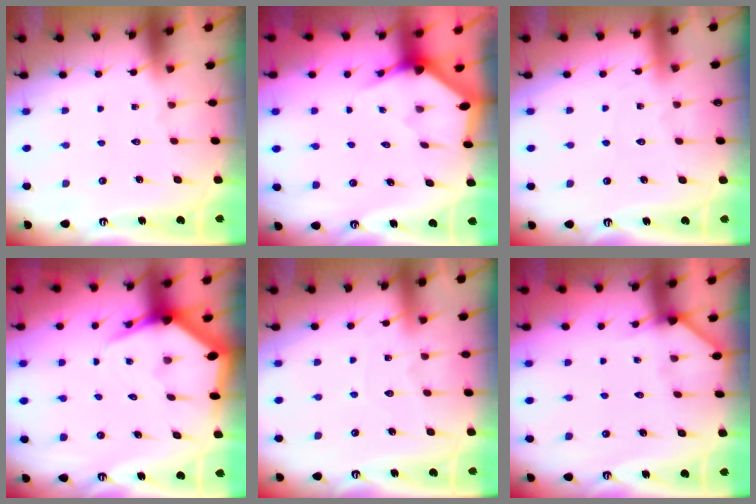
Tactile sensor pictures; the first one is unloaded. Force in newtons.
{"total": 2.9, "press": 2.9, "slide": 0.2}
{"total": 3.5, "press": 3.4, "slide": 0.7}
{"total": 5.3, "press": 5.3, "slide": 0.7}
{"total": 4.1, "press": 4.1, "slide": 0.4}
{"total": 3.7, "press": 3.7, "slide": 0.3}